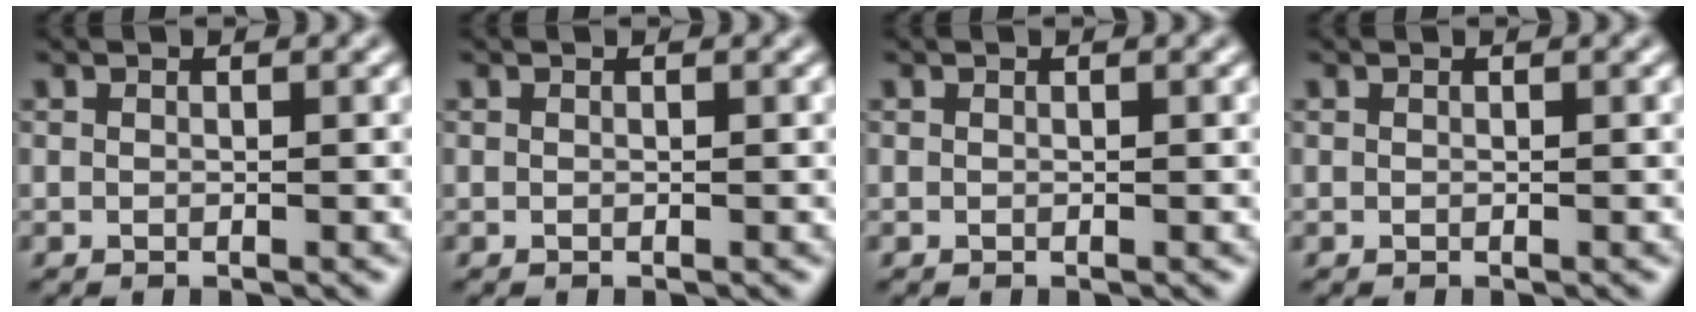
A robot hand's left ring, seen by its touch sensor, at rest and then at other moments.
{"total": 0.0}
{"total": 0.0}
{"total": 0.0}